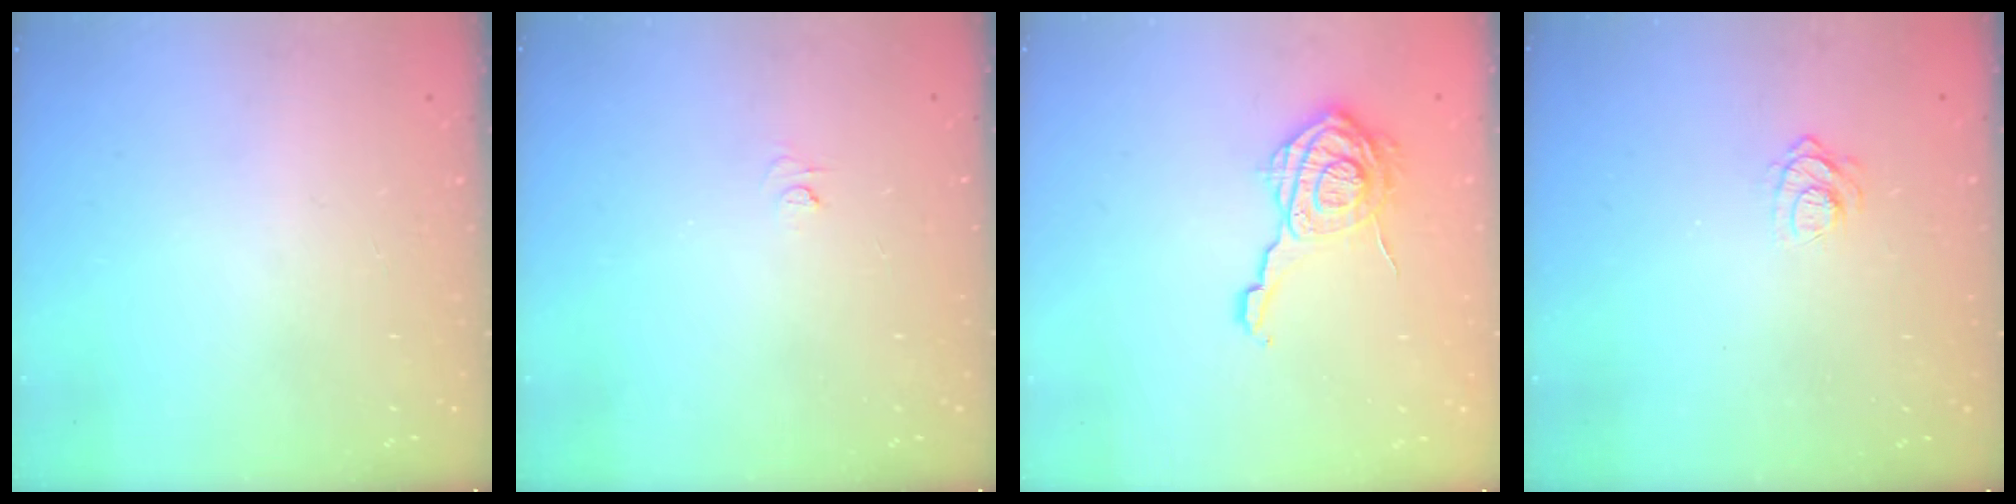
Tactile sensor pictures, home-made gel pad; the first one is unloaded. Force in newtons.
{"total": 4.4, "press": 4.4, "slide": 0.5}
{"total": 14.8, "press": 14.8, "slide": 1.0}
{"total": 6.9, "press": 6.8, "slide": 1.0}